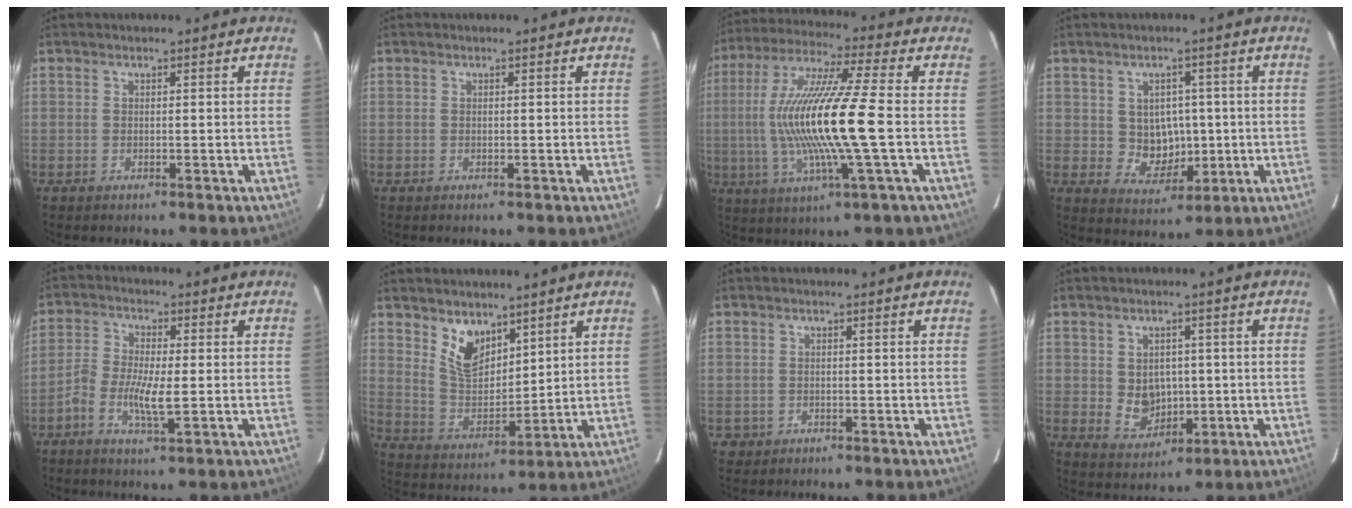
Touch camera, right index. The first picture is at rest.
{"total": 0.0}
{"total": 17.6, "force": [-1.5, 0.1, 17.5], "torque": [-0.340, -0.005, -0.027]}
{"total": 6.4, "force": [0.2, 5.9, 2.5], "torque": [-0.047, 0.006, 0.017]}
{"total": 5.8, "force": [-1.5, 1.5, 5.4], "torque": [-0.117, 0.001, -0.036]}
{"total": 8.6, "force": [5.7, 4.8, 4.4], "torque": [-0.075, 0.000, 0.119]}
{"total": 1.4, "force": [-0.7, 1.2, 0.1], "torque": [-0.009, 0.002, -0.007]}
{"total": 6.2, "force": [-0.1, 5.4, 3.1], "torque": [-0.059, 0.001, 0.014]}